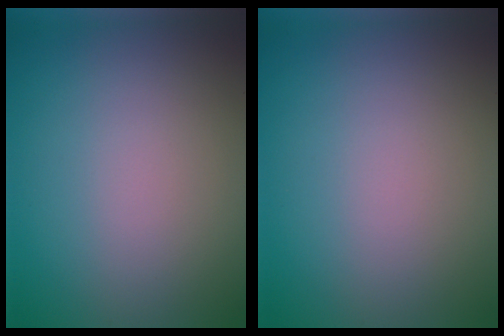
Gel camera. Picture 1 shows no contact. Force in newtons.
{"total": 0.0}